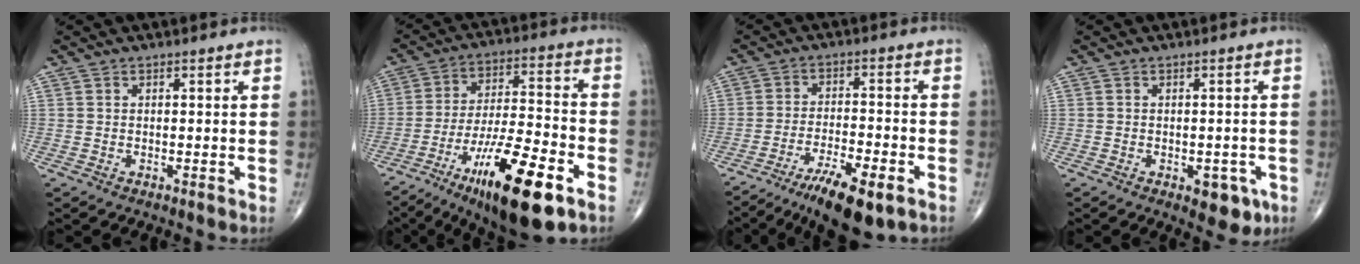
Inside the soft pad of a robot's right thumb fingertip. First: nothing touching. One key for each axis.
{"total": 20.7, "fx": -10.6, "fy": 5.6, "fz": 16.8, "tx": -0.281, "ty": 0.044, "tz": -0.173}
{"total": 11.7, "fx": -7.3, "fy": 3.2, "fz": 8.6, "tx": -0.140, "ty": 0.027, "tz": -0.115}
{"total": 5.3, "fx": -2.4, "fy": 3.0, "fz": 3.7, "tx": -0.018, "ty": 0.007, "tz": -0.025}